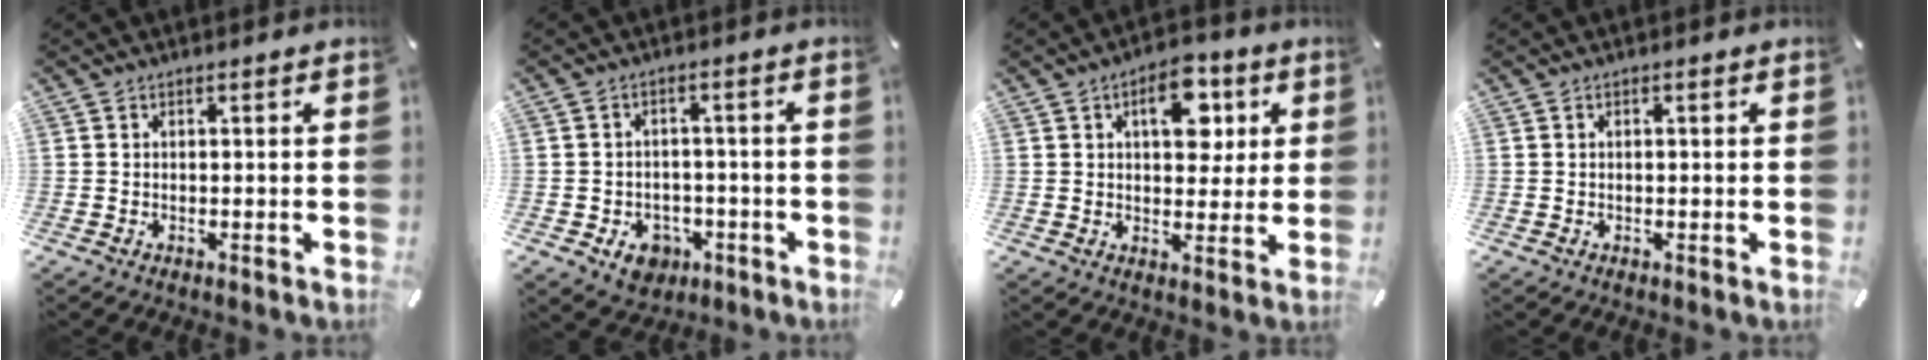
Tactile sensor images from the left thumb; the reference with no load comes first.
{"total": 6.5, "force": [-2.8, 5.2, 2.6], "torque": [-0.039, 0.014, -0.052]}
{"total": 11.1, "force": [3.8, 6.7, 8.1], "torque": [-0.101, -0.004, 0.061]}
{"total": 0.6, "force": [0.0, 0.3, 0.5], "torque": [-0.009, 0.001, -0.001]}